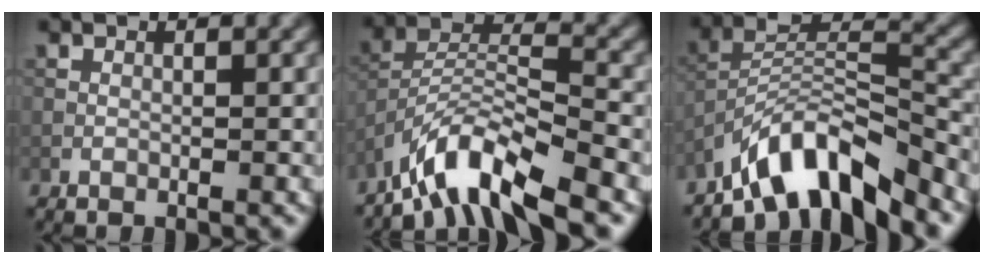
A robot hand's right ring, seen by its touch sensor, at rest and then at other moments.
{"total": 8.0, "force": [-6.4, 1.6, 4.4], "torque": [-0.074, 0.001, -0.127]}
{"total": 8.5, "force": [-6.8, 2.2, 4.7], "torque": [-0.073, 0.005, -0.130]}